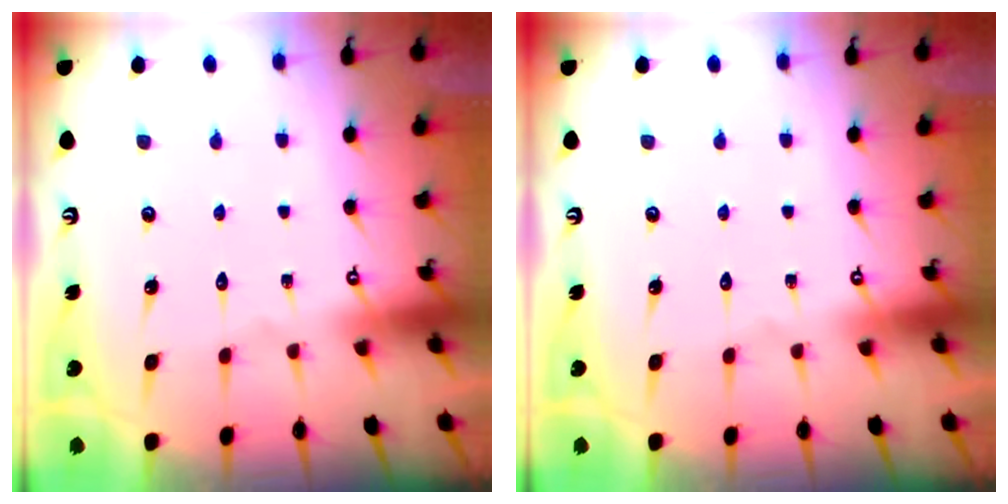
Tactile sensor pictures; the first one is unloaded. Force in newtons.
{"total": 0.0}